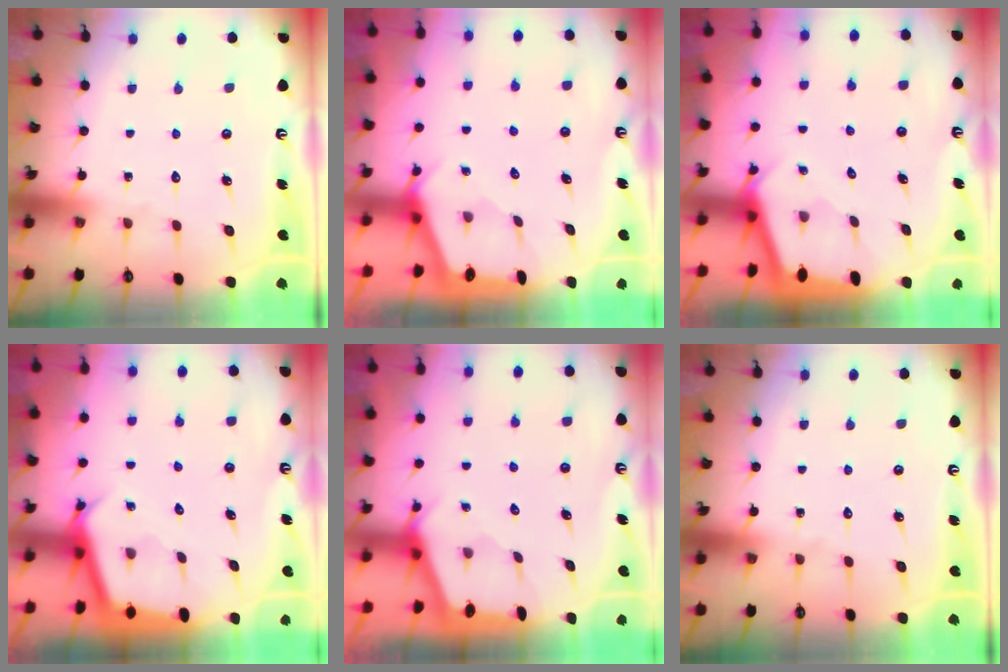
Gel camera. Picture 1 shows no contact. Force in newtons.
{"total": 2.2, "press": 2.1, "slide": 0.3}
{"total": 2.4, "press": 2.4, "slide": 0.2}
{"total": 2.7, "press": 2.7, "slide": 0.0}
{"total": 2.3, "press": 2.3, "slide": 0.3}
{"total": 0.0}